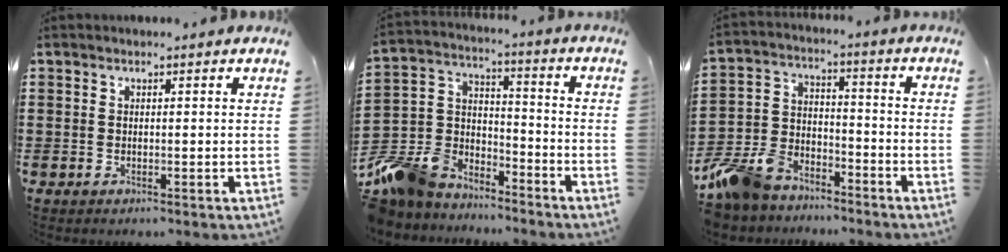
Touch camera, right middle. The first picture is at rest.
{"total": 9.5, "force": [-8.2, 4.7, 0.9], "torque": [-0.061, 0.009, -0.167]}
{"total": 9.1, "force": [-8.2, 3.6, 1.8], "torque": [-0.058, 0.023, -0.165]}